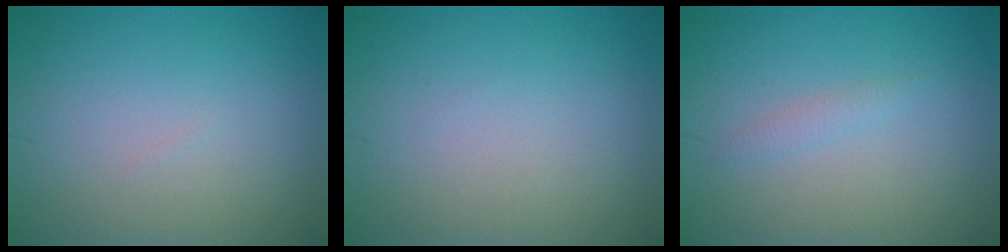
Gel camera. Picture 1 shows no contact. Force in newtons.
{"total": 0.0}
{"total": 0.9, "press": 0.9, "slide": 0.1}